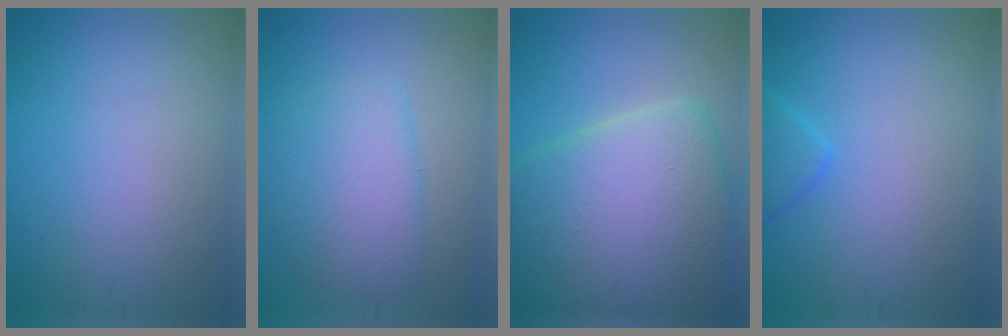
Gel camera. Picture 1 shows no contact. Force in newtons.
{"total": 5.1, "press": 5.1, "slide": 0.2}
{"total": 12.6, "press": 12.6, "slide": 1.0}
{"total": 1.7, "press": 1.7, "slide": 0.2}